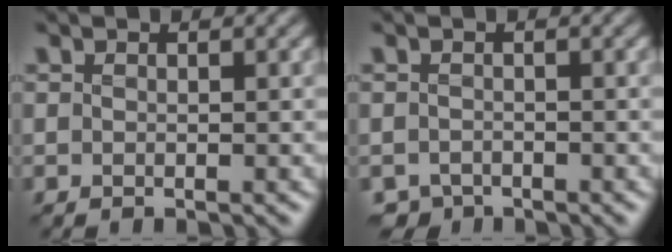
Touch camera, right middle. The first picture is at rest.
{"total": 1.9, "force": [-1.8, 0.7, 0.1], "torque": [0.001, -0.011, -0.035]}